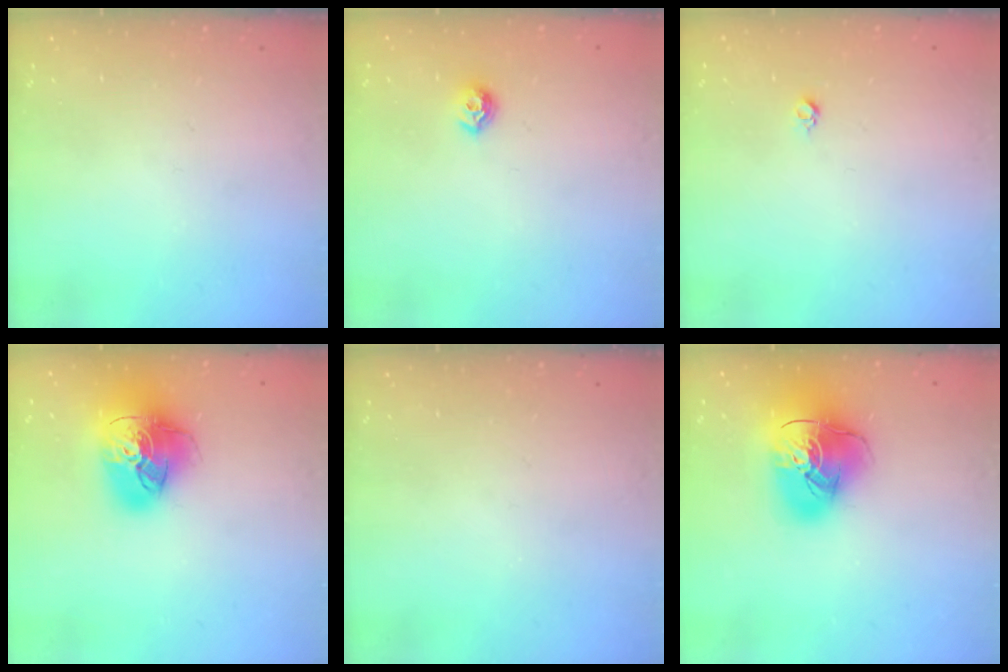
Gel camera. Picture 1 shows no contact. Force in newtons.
{"total": 7.2, "press": 7.1, "slide": 1.0}
{"total": 3.0, "press": 2.9, "slide": 0.4}
{"total": 21.8, "press": 21.6, "slide": 2.6}
{"total": 0.0}
{"total": 19.5, "press": 19.4, "slide": 2.3}